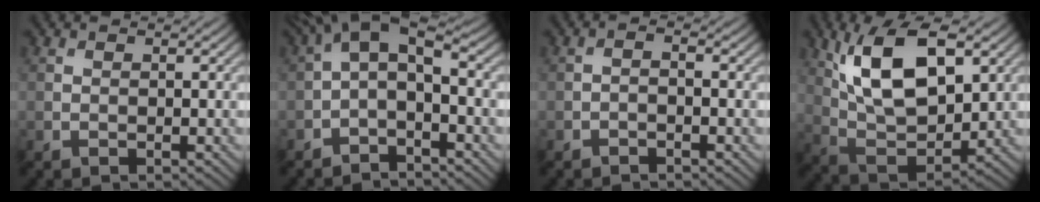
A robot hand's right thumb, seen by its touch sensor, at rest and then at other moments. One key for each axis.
{"total": 5.6, "fx": -0.8, "fy": 2.3, "fz": 5.0, "tx": -0.088, "ty": 0.021, "tz": -0.031}
{"total": 1.1, "fx": -0.8, "fy": 0.3, "fz": 0.7, "tx": -0.014, "ty": 0.000, "tz": -0.019}
{"total": 13.1, "fx": 5.0, "fy": 6.2, "fz": 10.4, "tx": -0.209, "ty": 0.003, "tz": 0.097}